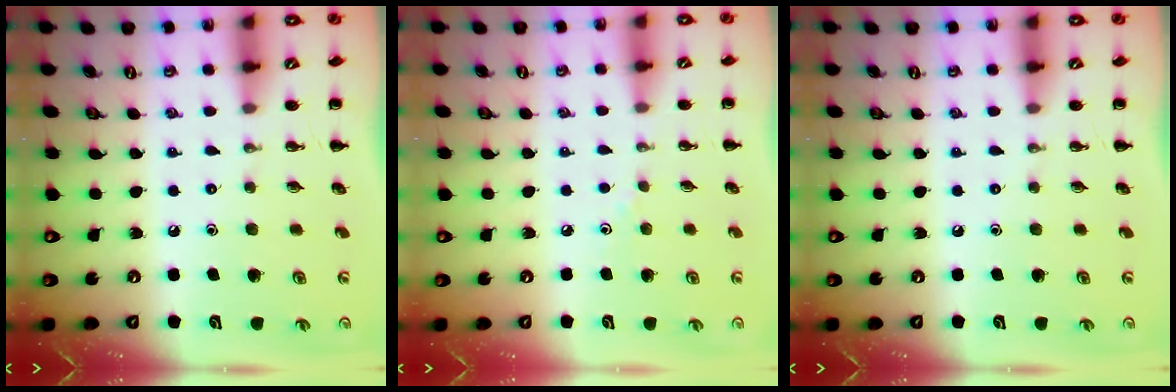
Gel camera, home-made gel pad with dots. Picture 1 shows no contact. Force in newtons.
{"total": 2.2, "press": 2.1, "slide": 0.9}
{"total": 0.0}